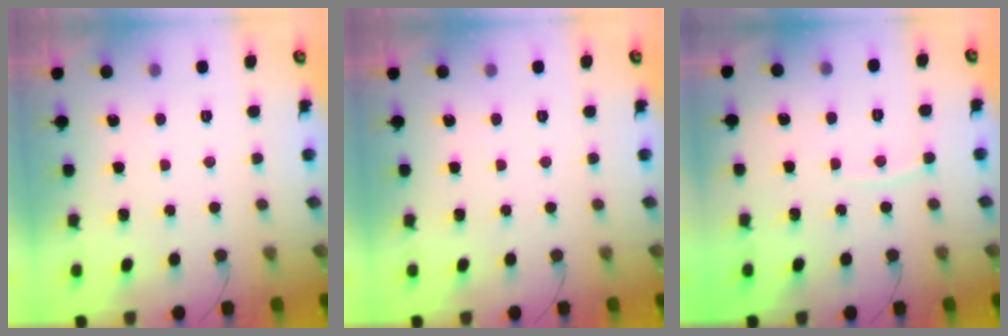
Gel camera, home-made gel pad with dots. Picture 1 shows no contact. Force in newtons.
{"total": 0.0}
{"total": 3.7, "press": 3.6, "slide": 0.5}